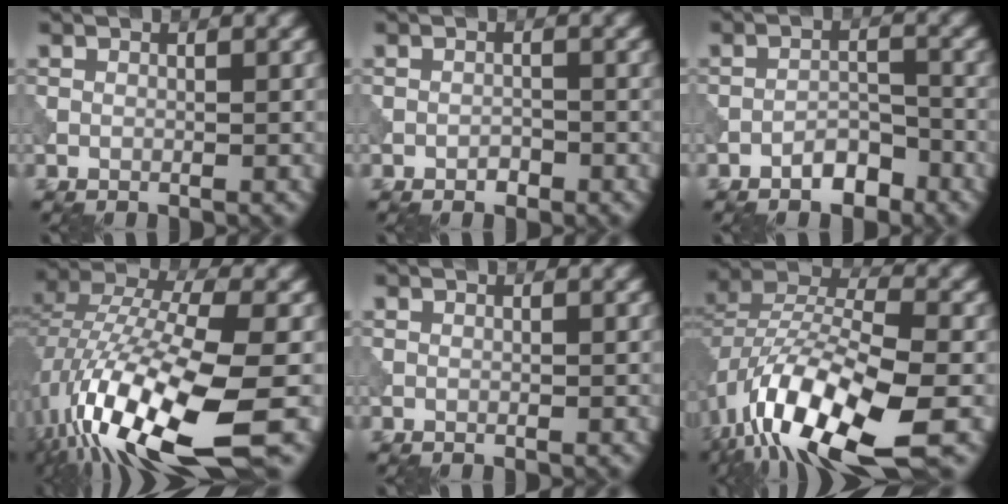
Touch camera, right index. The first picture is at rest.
{"total": 0.9, "force": [-0.6, 0.5, 0.5], "torque": [-0.006, 0.000, -0.012]}
{"total": 2.7, "force": [-2.0, 1.1, 1.4], "torque": [-0.015, 0.010, -0.037]}
{"total": 16.5, "force": [-6.3, 5.0, 14.4], "torque": [-0.302, -0.012, -0.110]}
{"total": 0.0}
{"total": 14.2, "force": [-6.7, 5.3, 11.3], "torque": [-0.217, -0.011, -0.124]}